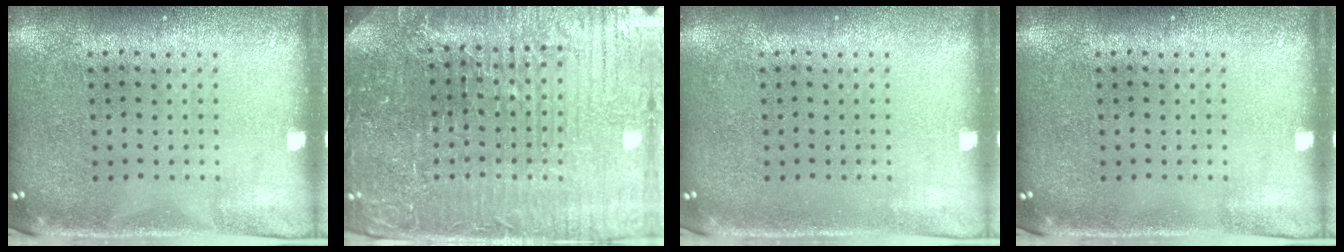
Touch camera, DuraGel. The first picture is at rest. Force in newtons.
{"total": 5.2, "press": 5.0, "slide": 1.7}
{"total": 0.0}
{"total": 0.0}